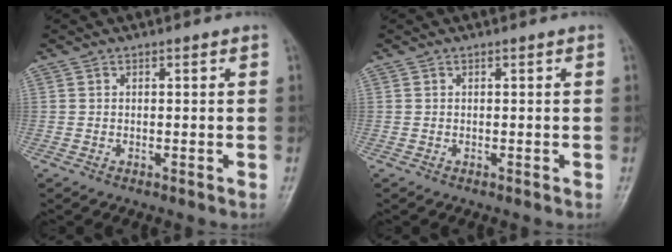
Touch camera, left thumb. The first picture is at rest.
{"total": 0.0}